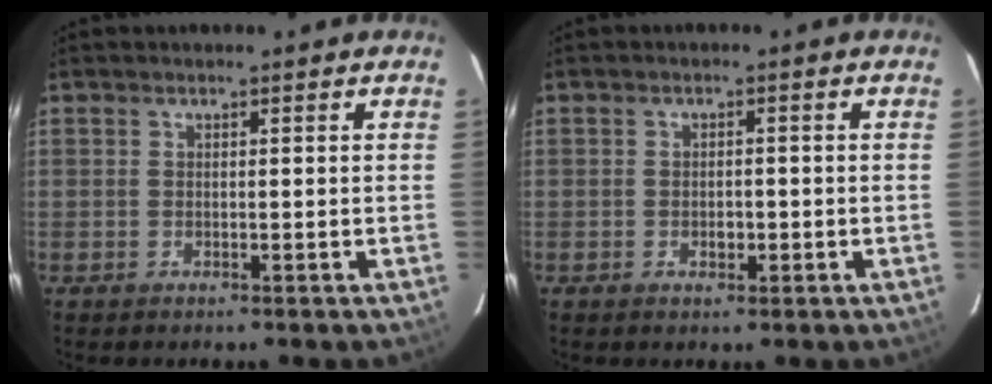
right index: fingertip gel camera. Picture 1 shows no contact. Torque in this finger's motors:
{"motor_torque": [0.07, 0.07, 0.02, -0.01]}